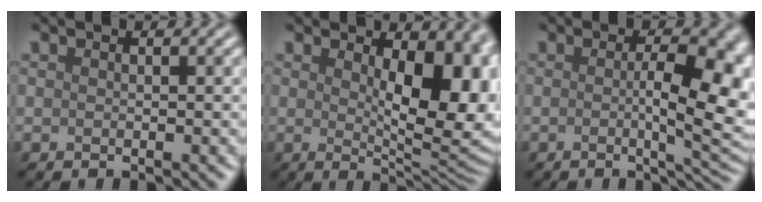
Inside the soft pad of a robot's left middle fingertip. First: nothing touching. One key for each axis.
{"total": 9.8, "fx": 1.7, "fy": 4.6, "fz": 8.5, "tx": -0.095, "ty": -0.004, "tz": 0.032}
{"total": 7.5, "fx": -0.1, "fy": 2.3, "fz": 7.1, "tx": -0.087, "ty": -0.004, "tz": 0.001}